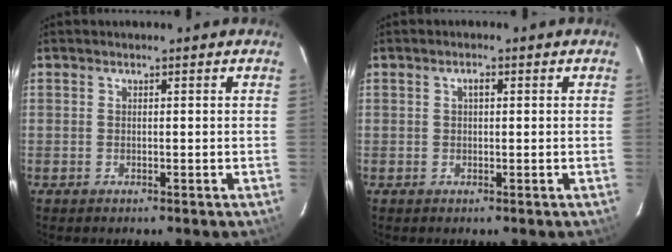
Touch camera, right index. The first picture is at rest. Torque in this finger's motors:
{"motor_torque": [0.21, -0.14, 0.14, 0.03]}